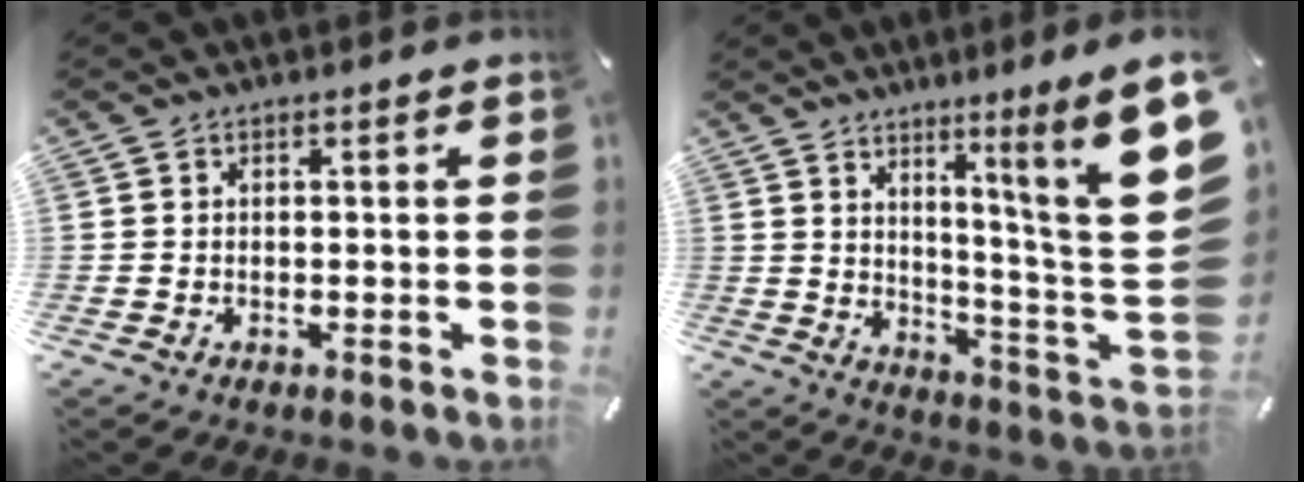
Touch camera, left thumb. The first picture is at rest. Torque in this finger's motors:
{"motor_torque": [2.59, 2.42, 0.73, -0.67, 0.38]}